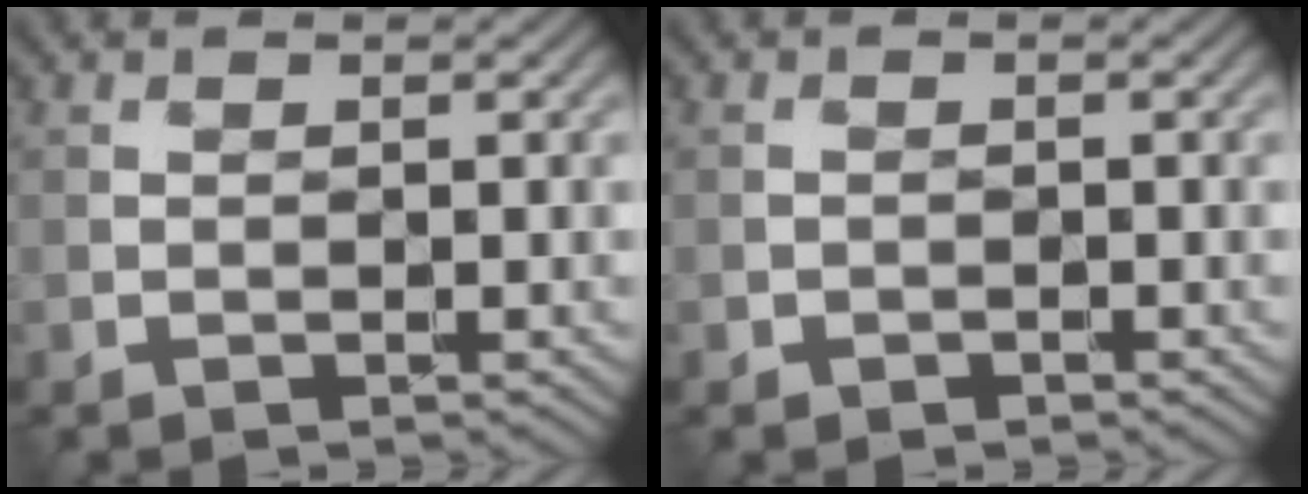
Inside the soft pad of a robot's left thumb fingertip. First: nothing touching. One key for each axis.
{"total": 0.8, "fx": -0.5, "fy": 0.6, "fz": 0.0, "tx": 0.002, "ty": -0.002, "tz": -0.010}